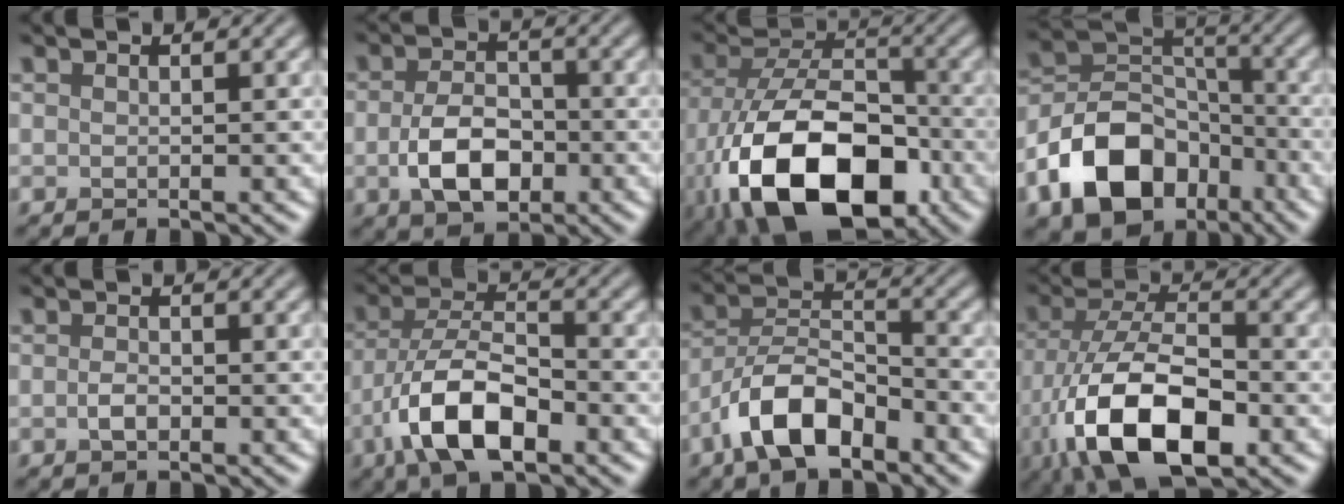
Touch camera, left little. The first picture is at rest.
{"total": 5.4, "force": [-1.6, 3.4, 3.9], "torque": [-0.080, -0.007, -0.033]}
{"total": 15.0, "force": [-7.1, 8.0, 10.5], "torque": [-0.193, -0.031, -0.126]}
{"total": 10.7, "force": [-5.7, 7.1, 5.7], "torque": [-0.105, -0.001, -0.114]}
{"total": 1.2, "force": [-0.6, 0.6, 0.9], "torque": [-0.017, 0.000, -0.015]}
{"total": 8.0, "force": [-4.0, 3.4, 6.0], "torque": [-0.115, 0.001, -0.086]}
{"total": 7.1, "force": [-4.5, 3.0, 4.6], "torque": [-0.077, 0.009, -0.097]}
{"total": 11.5, "force": [-5.1, 5.2, 8.9], "torque": [-0.181, -0.012, -0.097]}